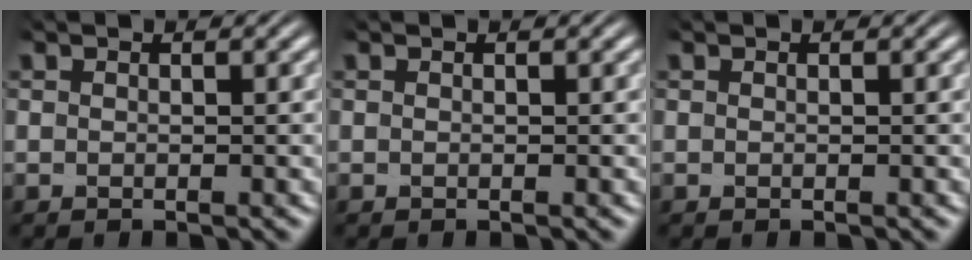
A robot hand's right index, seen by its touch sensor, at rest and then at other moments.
{"total": 0.0}
{"total": 0.0}